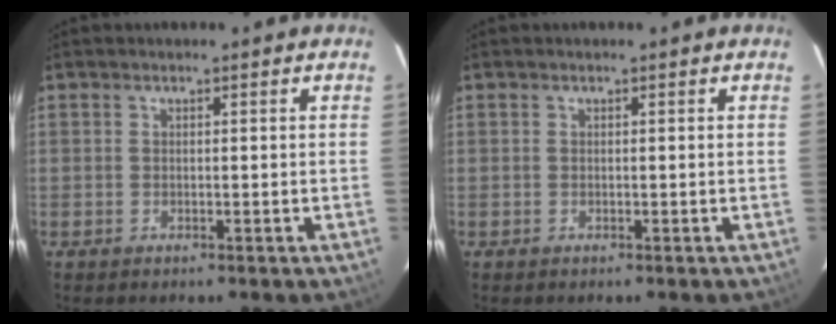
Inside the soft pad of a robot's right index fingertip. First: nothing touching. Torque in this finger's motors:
{"motor_torque": [0.00, 0.00, -0.02, 0.00]}